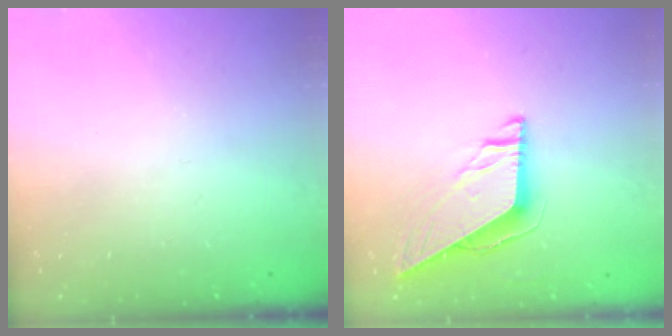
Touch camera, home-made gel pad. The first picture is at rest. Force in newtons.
{"total": 9.5, "press": 9.4, "slide": 0.9}